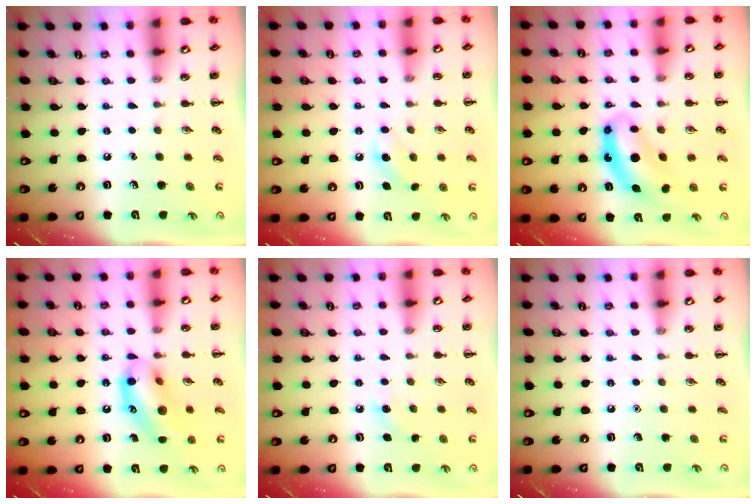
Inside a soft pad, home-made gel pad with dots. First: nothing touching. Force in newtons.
{"total": 7.6, "press": 7.3, "slide": 2.0}
{"total": 9.4, "press": 9.3, "slide": 1.8}
{"total": 14.9, "press": 14.6, "slide": 2.8}
{"total": 4.0, "press": 3.9, "slide": 0.8}
{"total": 1.6, "press": 1.5, "slide": 0.1}